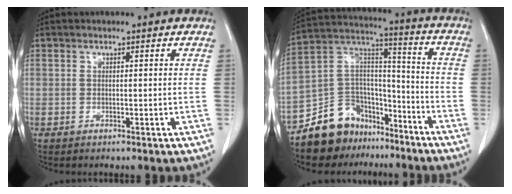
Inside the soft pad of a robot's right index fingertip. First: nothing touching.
{"total": 14.2, "force": [-11.0, 8.3, 3.5], "torque": [-0.067, 0.077, -0.192]}